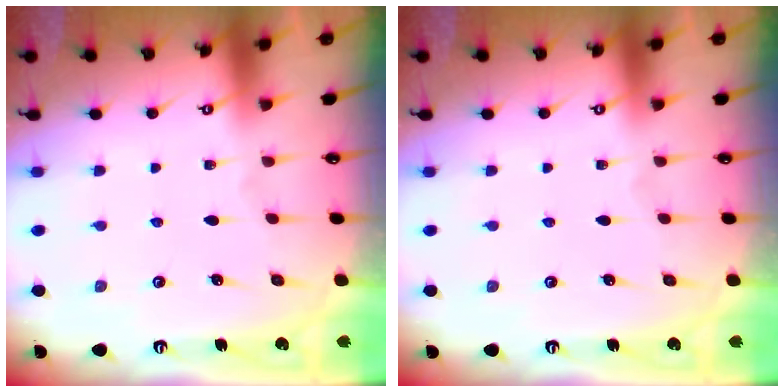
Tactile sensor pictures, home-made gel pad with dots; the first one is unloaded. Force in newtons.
{"total": 0.0}